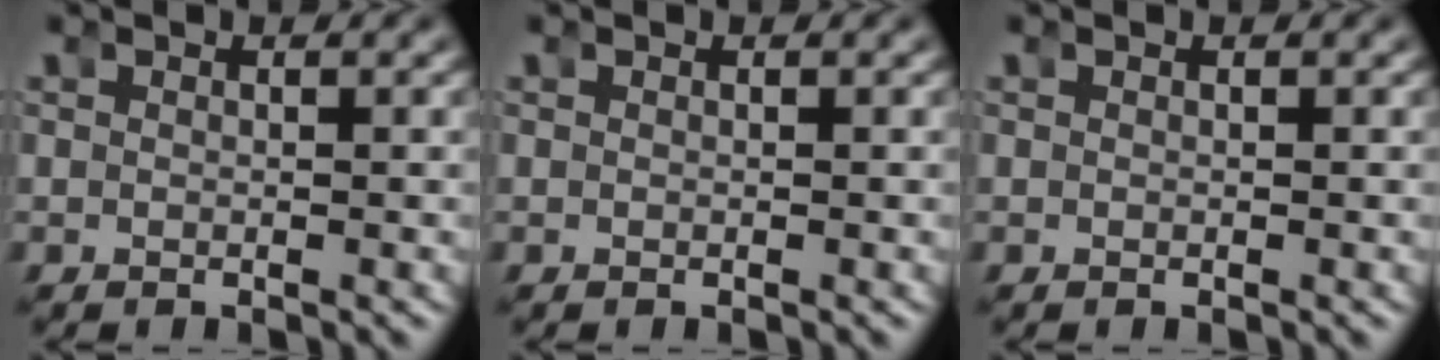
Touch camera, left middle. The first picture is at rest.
{"total": 0.0}
{"total": 0.0}